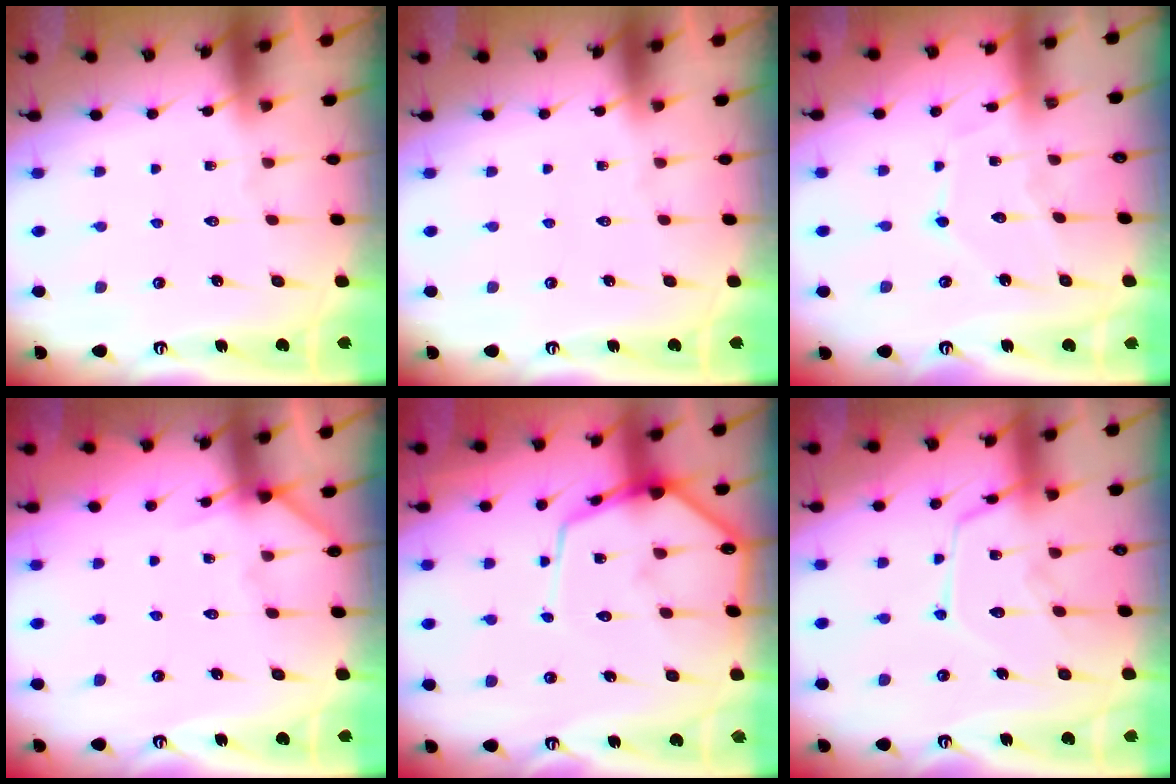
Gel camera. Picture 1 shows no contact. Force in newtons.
{"total": 0.0}
{"total": 7.6, "press": 7.6, "slide": 0.3}
{"total": 4.8, "press": 4.8, "slide": 0.6}
{"total": 12.6, "press": 12.6, "slide": 1.0}
{"total": 14.3, "press": 14.2, "slide": 1.2}